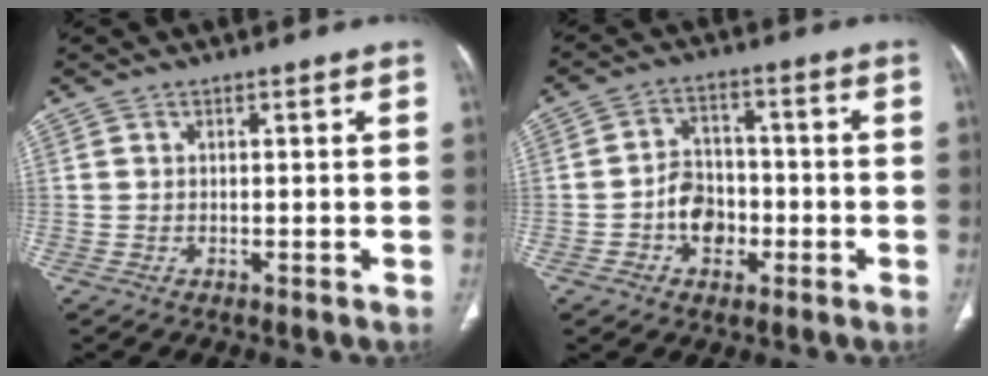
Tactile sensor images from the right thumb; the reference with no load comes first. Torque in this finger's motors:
{"motor_torque": [1.32, 1.15, 0.58, -0.30, 0.04]}